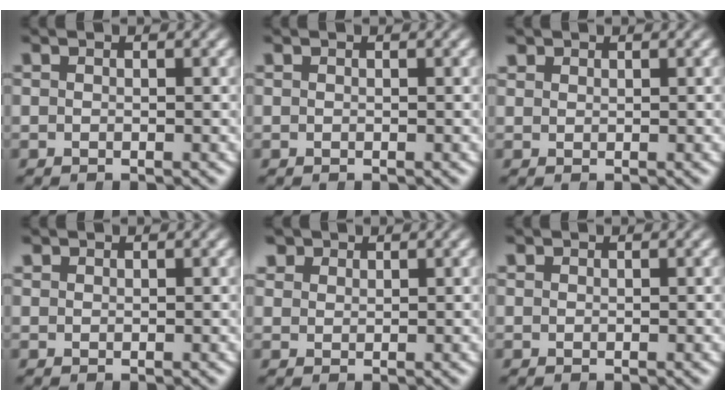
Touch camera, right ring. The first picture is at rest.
{"total": 0.0}
{"total": 1.2, "force": [1.0, 0.5, 0.2], "torque": [0.005, 0.006, 0.022]}
{"total": 0.8, "force": [0.8, 0.3, 0.1], "torque": [0.007, 0.005, 0.017]}
{"total": 2.3, "force": [1.9, 1.2, 0.5], "torque": [-0.003, 0.007, 0.036]}
{"total": 0.6, "force": [0.6, 0.2, 0.1], "torque": [0.007, 0.004, 0.013]}